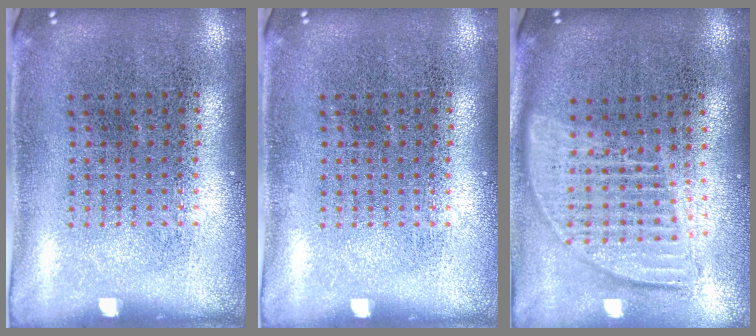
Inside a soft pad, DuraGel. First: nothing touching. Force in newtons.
{"total": 0.0}
{"total": 1.8, "press": 1.5, "slide": 1.0}